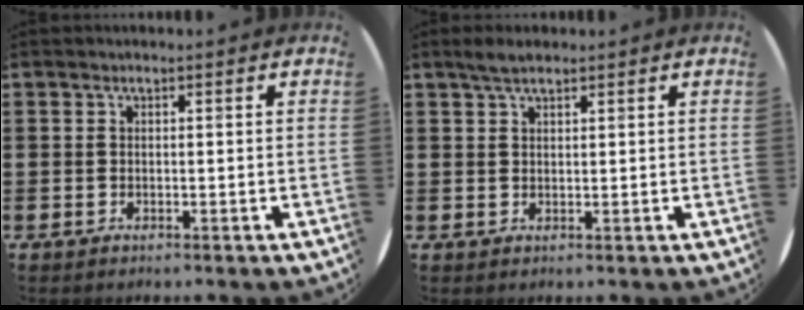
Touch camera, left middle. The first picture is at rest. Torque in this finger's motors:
{"motor_torque": [0.53, -0.55, 0.07, 0.01]}